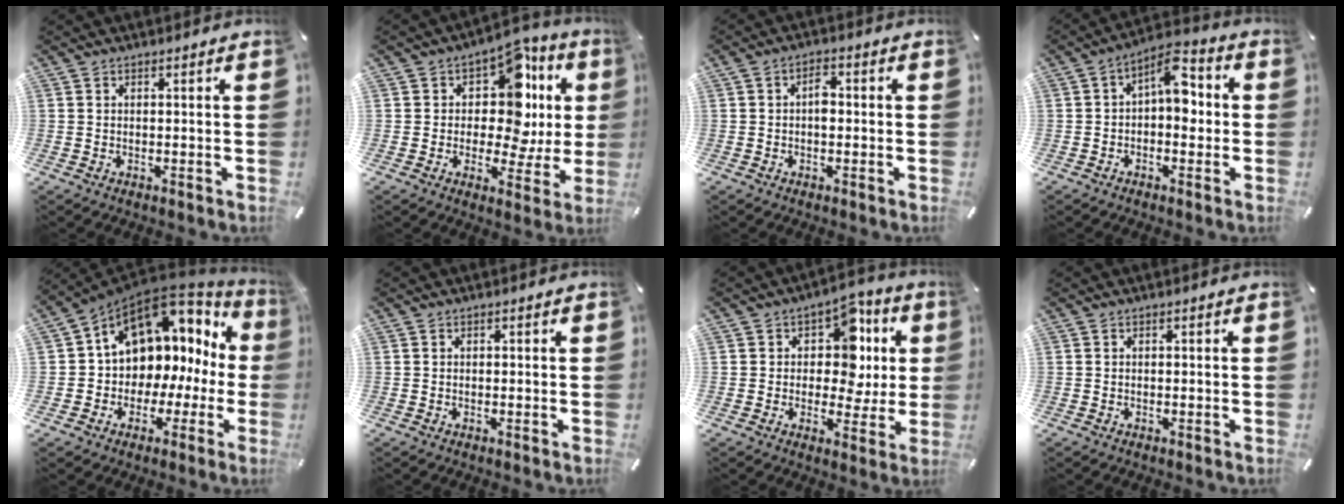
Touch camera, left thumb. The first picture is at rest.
{"total": 14.3, "force": [4.1, 9.0, 10.4], "torque": [-0.150, -0.036, 0.068]}
{"total": 3.2, "force": [-0.2, 1.9, 2.6], "torque": [-0.042, 0.006, -0.006]}
{"total": 8.2, "force": [0.6, 4.6, 6.8], "torque": [-0.094, -0.005, 0.006]}
{"total": 10.5, "force": [5.7, 8.0, 3.6], "torque": [-0.063, -0.064, 0.101]}
{"total": 0.0}
{"total": 12.1, "force": [2.6, 9.0, 7.7], "torque": [-0.100, -0.013, 0.046]}
{"total": 0.0}